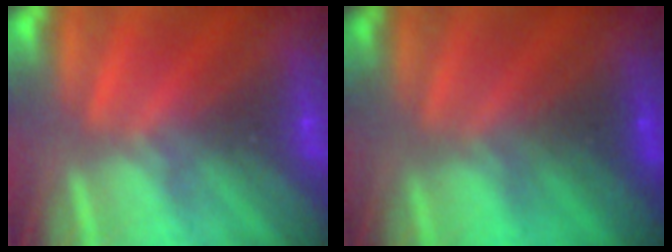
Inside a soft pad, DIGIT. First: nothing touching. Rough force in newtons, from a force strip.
{"total": 1.5}